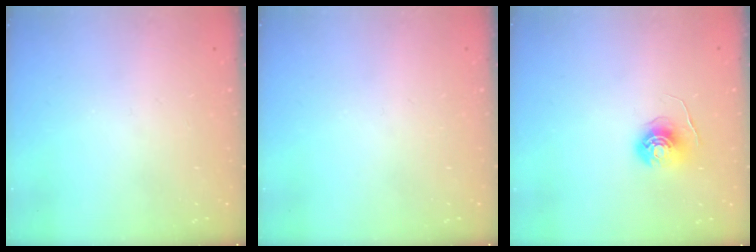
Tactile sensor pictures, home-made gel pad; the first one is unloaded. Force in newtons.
{"total": 0.0}
{"total": 6.4, "press": 6.4, "slide": 0.3}